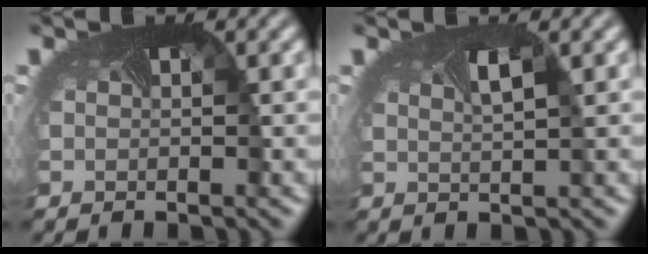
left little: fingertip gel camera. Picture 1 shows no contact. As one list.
[{"total": 1.1, "force": [0.6, 0.0, 1.0], "torque": [-0.013, 0.001, 0.010]}]